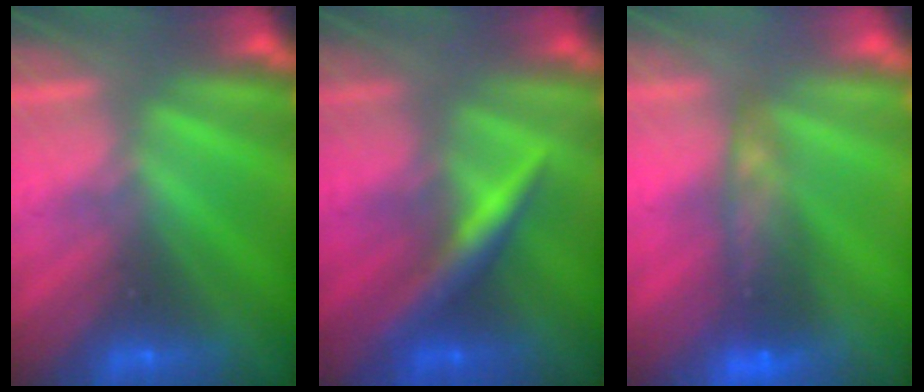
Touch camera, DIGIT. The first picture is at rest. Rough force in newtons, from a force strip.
{"total": 2.4}
{"total": 9.0}